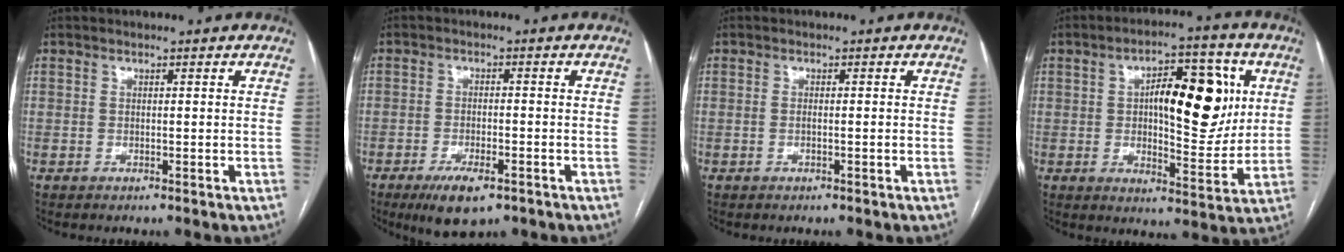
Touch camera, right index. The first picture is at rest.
{"total": 6.6, "force": [-4.1, 2.2, 4.7], "torque": [-0.082, -0.010, -0.060]}
{"total": 1.0, "force": [-0.2, 0.1, 1.0], "torque": [-0.019, 0.000, -0.001]}
{"total": 14.5, "force": [3.0, 5.4, 13.1], "torque": [-0.188, 0.023, 0.049]}